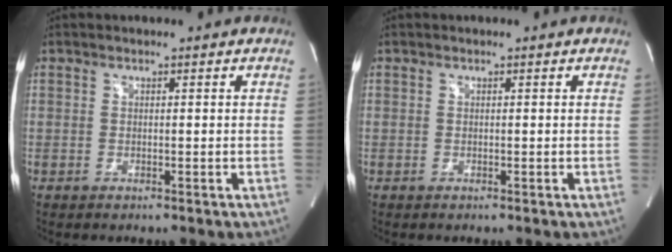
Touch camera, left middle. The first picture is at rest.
{"total": 0.0}